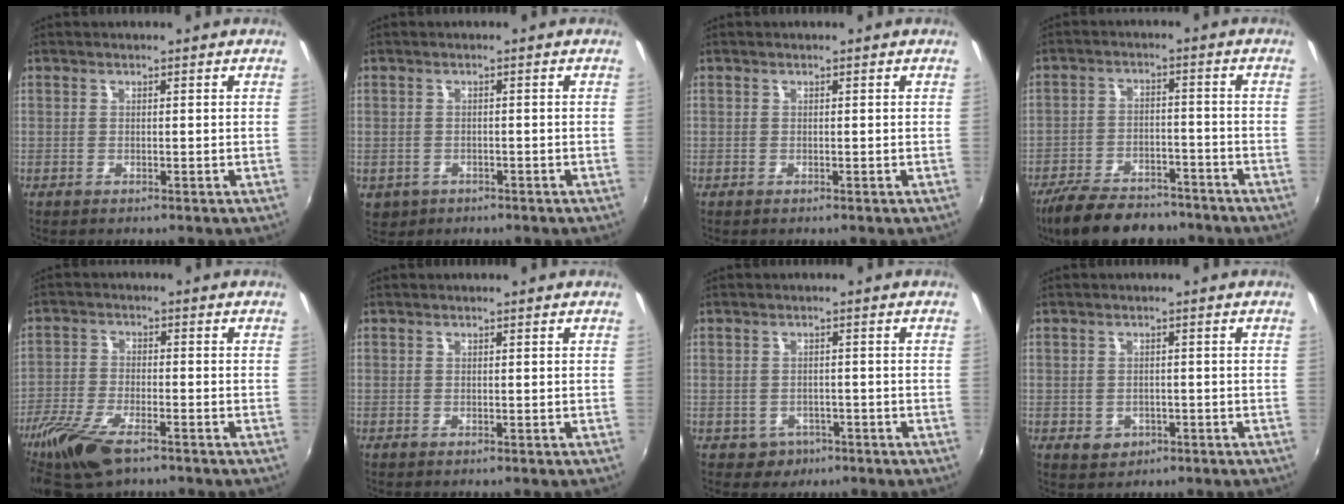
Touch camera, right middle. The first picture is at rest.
{"total": 4.2, "force": [-1.5, 3.5, 1.6], "torque": [-0.043, -0.009, -0.015]}
{"total": 0.0}
{"total": 15.1, "force": [-12.2, 5.9, 6.7], "torque": [-0.151, -0.010, -0.186]}
{"total": 12.4, "force": [-8.3, 4.4, 8.1], "torque": [-0.191, -0.035, -0.163]}
{"total": 0.0}
{"total": 3.7, "force": [-1.7, 3.2, 0.7], "torque": [-0.025, 0.001, -0.019]}
{"total": 3.5, "force": [-1.3, 3.0, 1.3], "torque": [-0.032, -0.003, -0.012]}